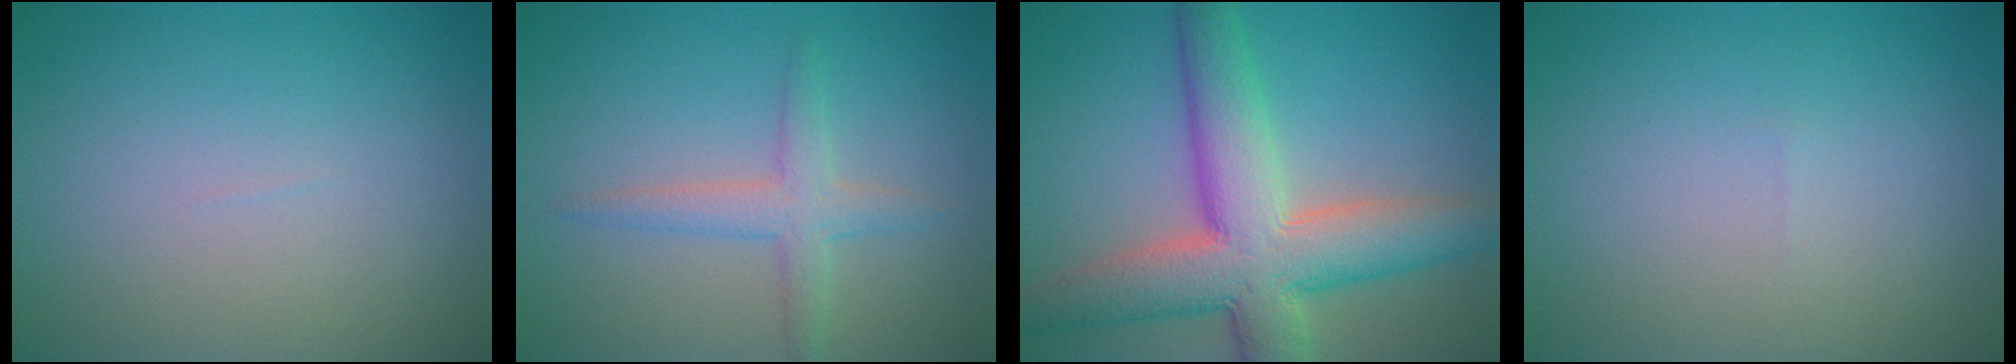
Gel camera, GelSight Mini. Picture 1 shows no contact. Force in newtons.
{"total": 2.4, "press": 2.4, "slide": 0.1}
{"total": 9.8, "press": 9.8, "slide": 0.5}
{"total": 0.0}